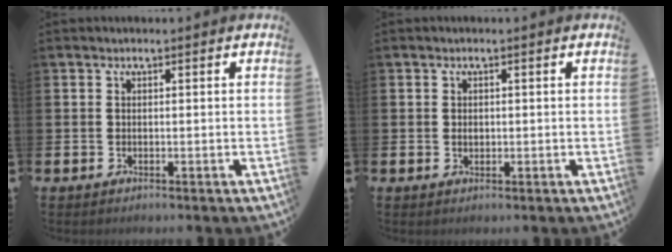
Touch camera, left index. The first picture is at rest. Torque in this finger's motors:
{"motor_torque": [0.06, 0.03, -0.01, 0.01]}